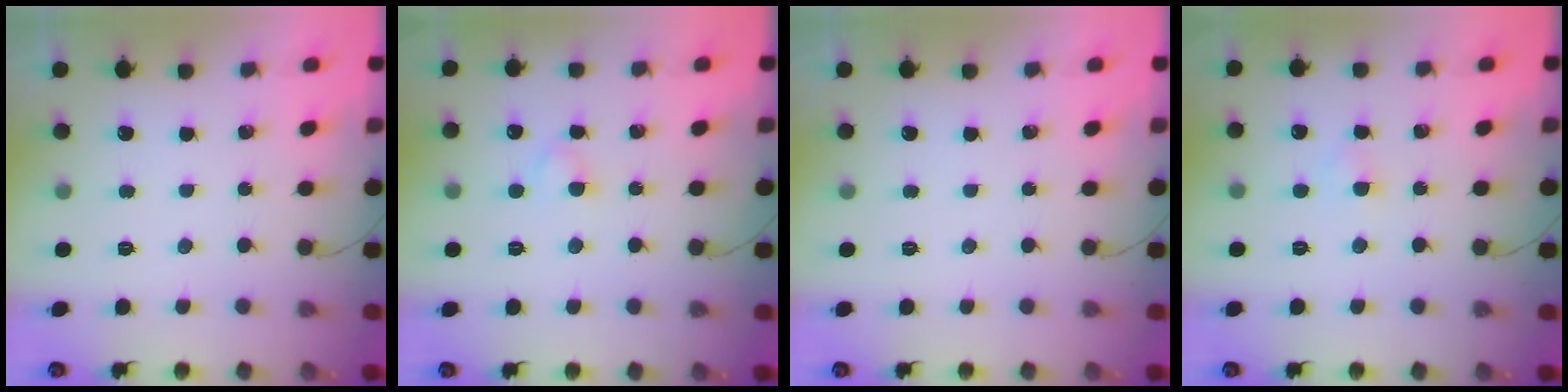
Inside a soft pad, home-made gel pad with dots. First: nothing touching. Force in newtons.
{"total": 2.7, "press": 2.5, "slide": 1.1}
{"total": 0.0}
{"total": 1.8, "press": 1.6, "slide": 0.8}